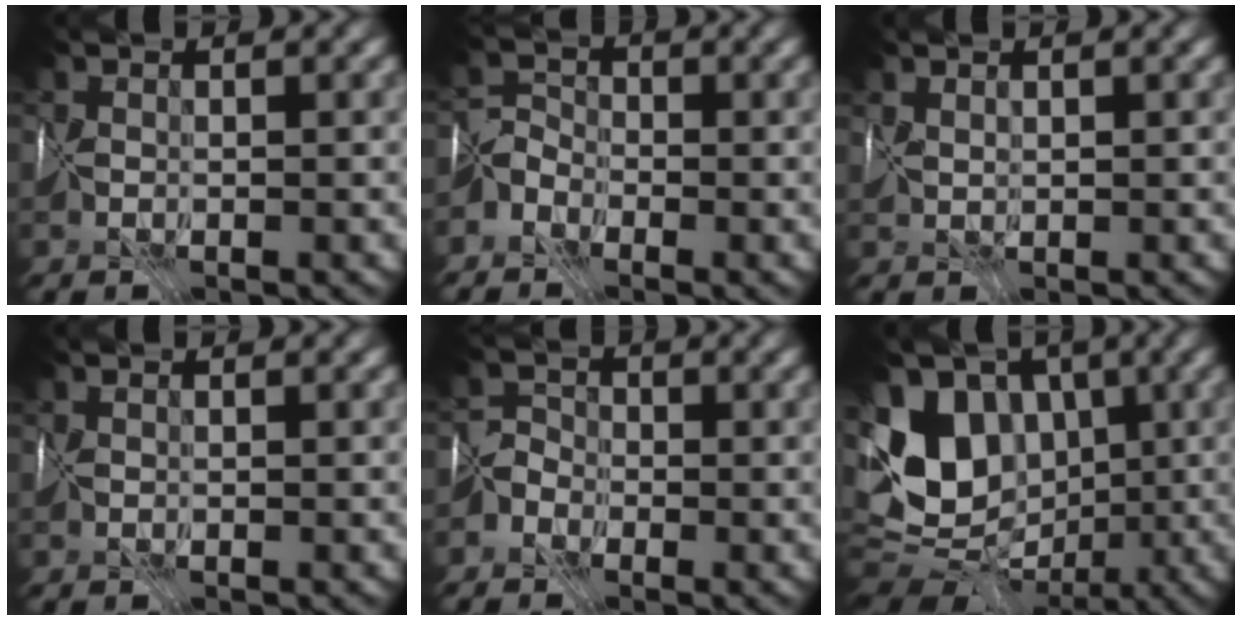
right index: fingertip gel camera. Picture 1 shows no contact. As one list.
[{"total": 1.8, "force": [-1.7, 0.6, -0.2], "torque": [0.000, 0.011, -0.040]}, {"total": 1.1, "force": [1.1, 0.0, -0.3], "torque": [-0.001, 0.008, 0.024]}, {"total": 0.0}, {"total": 1.7, "force": [-1.5, 0.8, -0.4], "torque": [0.012, 0.009, -0.036]}, {"total": 10.3, "force": [0.8, 8.2, 6.2], "torque": [-0.128, 0.006, 0.004]}]